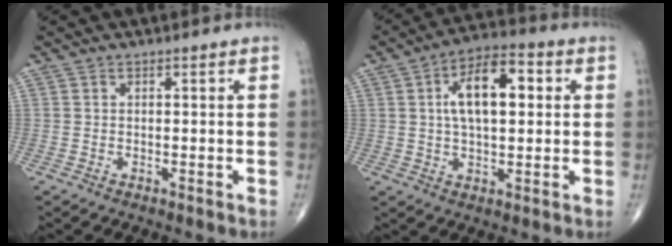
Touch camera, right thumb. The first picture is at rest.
{"total": 12.4, "force": [2.5, 6.1, 10.6], "torque": [-0.164, 0.015, 0.035]}